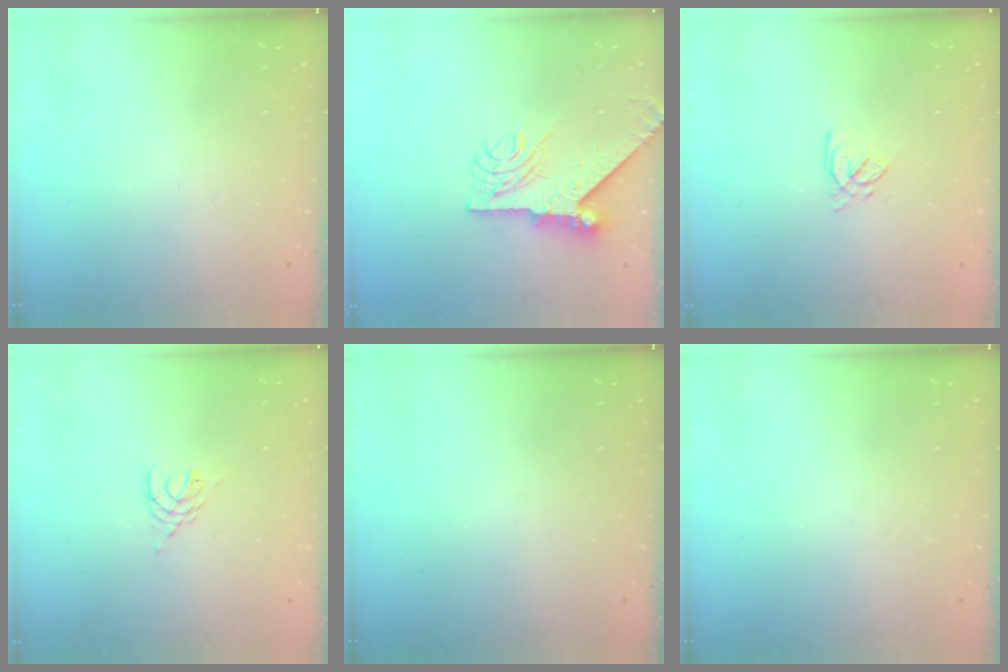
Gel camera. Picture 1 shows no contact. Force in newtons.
{"total": 9.5, "press": 9.4, "slide": 1.1}
{"total": 2.5, "press": 2.5, "slide": 0.3}
{"total": 3.0, "press": 3.0, "slide": 0.5}
{"total": 0.0}
{"total": 0.0}